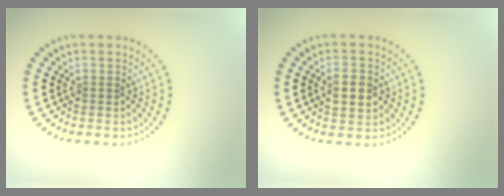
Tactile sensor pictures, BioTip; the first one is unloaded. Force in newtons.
{"total": 2.9, "press": 2.9, "slide": 0.2}